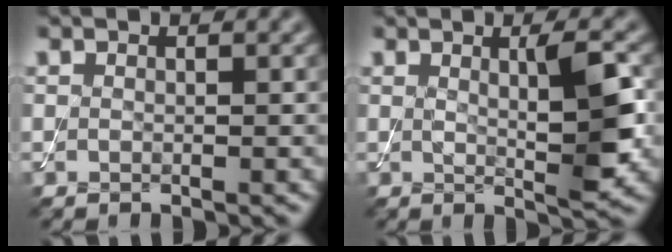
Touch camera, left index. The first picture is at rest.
{"total": 4.2, "force": [0.8, 0.7, 4.1], "torque": [-0.061, -0.007, 0.014]}